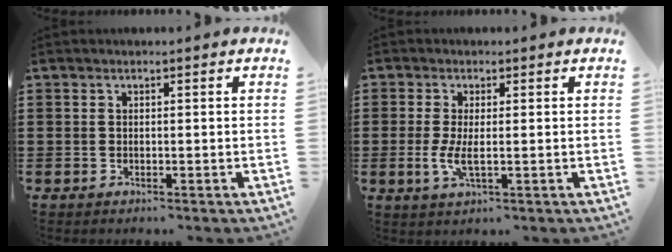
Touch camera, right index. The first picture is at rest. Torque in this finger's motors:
{"motor_torque": [1.35, 0.79, 0.13, 0.06]}